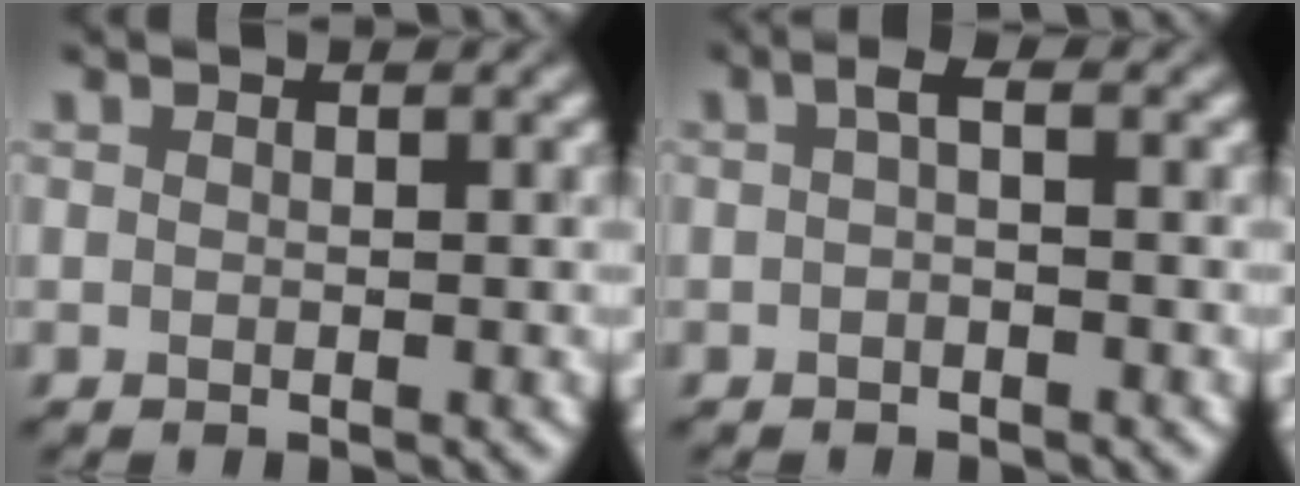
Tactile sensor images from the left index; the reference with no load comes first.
{"total": 1.0, "force": [0.0, 0.1, 1.0], "torque": [-0.018, 0.004, 0.000]}